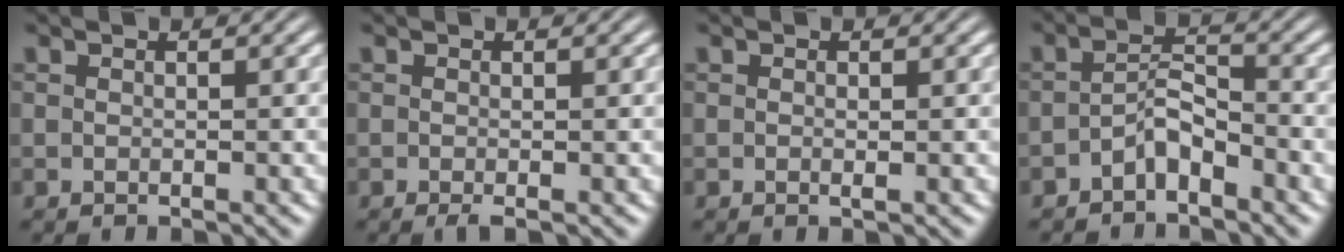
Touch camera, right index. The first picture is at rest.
{"total": 0.8, "force": [-0.6, 0.2, 0.5], "torque": [-0.008, -0.002, -0.008]}
{"total": 0.5, "force": [-0.2, 0.2, 0.5], "torque": [-0.015, -0.005, -0.002]}
{"total": 2.7, "force": [-2.2, 0.5, 1.4], "torque": [-0.008, -0.009, -0.036]}